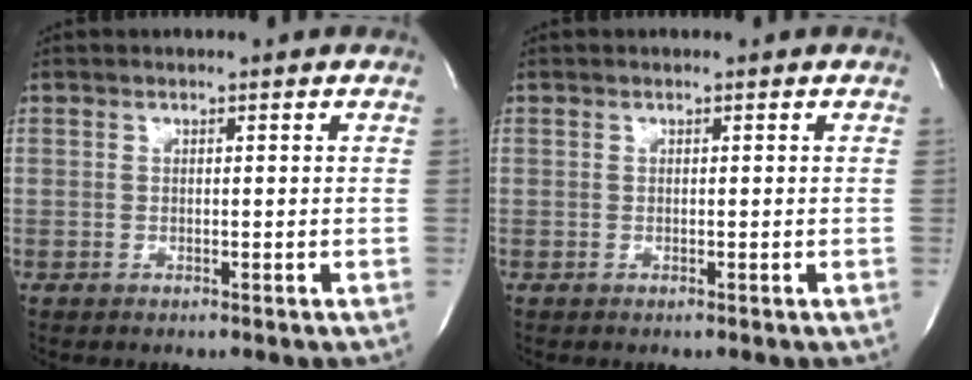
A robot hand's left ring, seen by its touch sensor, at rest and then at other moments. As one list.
[{"total": 0.0}]